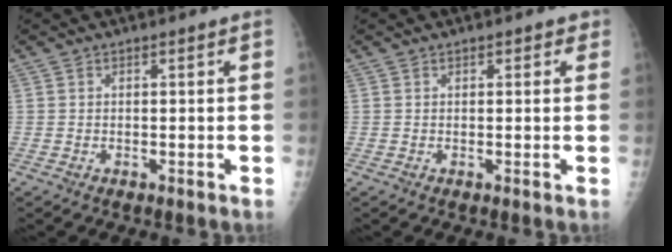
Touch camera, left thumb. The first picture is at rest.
{"total": 1.4, "force": [0.8, 0.9, 0.6], "torque": [0.009, 0.000, 0.004]}